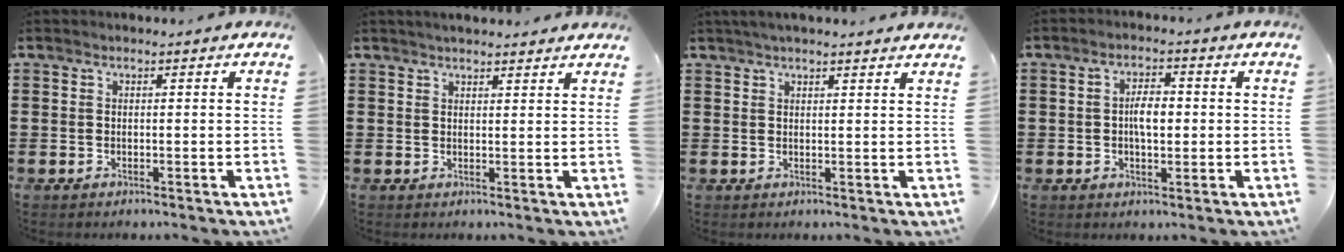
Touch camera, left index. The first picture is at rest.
{"total": 2.1, "force": [2.0, 0.1, 0.4], "torque": [-0.013, 0.000, 0.038]}
{"total": 2.2, "force": [1.9, 0.1, 0.9], "torque": [-0.022, 0.004, 0.037]}
{"total": 4.1, "force": [0.0, 1.8, 3.7], "torque": [-0.072, 0.006, -0.002]}